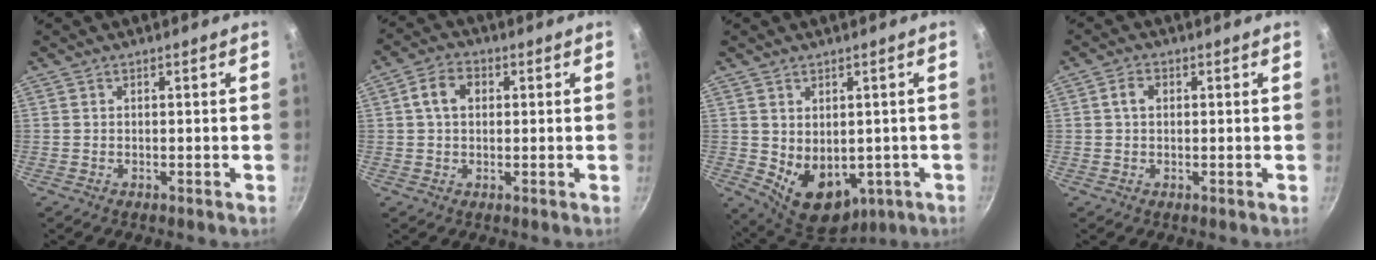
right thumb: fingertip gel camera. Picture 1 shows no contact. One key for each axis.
{"total": 5.6, "fx": 1.1, "fy": 4.1, "fz": 3.6, "tx": -0.051, "ty": 0.012, "tz": 0.012}
{"total": 12.1, "fx": -1.7, "fy": 8.5, "fz": 8.4, "tx": -0.100, "ty": -0.017, "tz": 0.004}
{"total": 2.5, "fx": 0.4, "fy": 1.9, "fz": 1.7, "tx": -0.023, "ty": 0.005, "tz": 0.005}